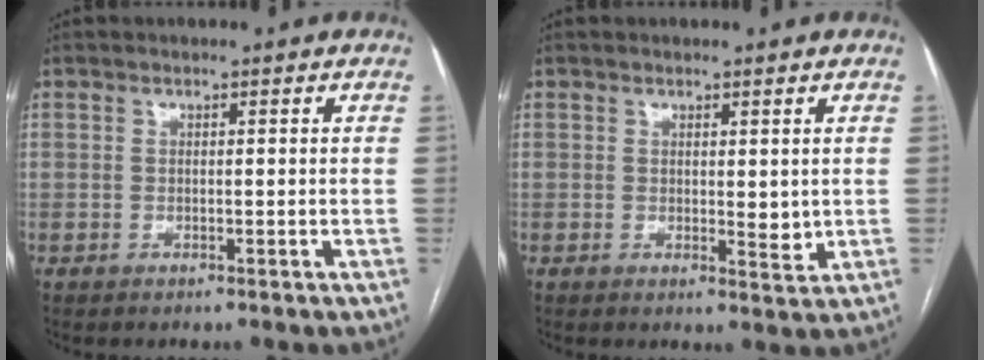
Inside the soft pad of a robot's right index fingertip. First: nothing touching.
{"total": 2.3, "force": [0.2, 0.9, 2.1], "torque": [-0.029, -0.008, 0.008]}